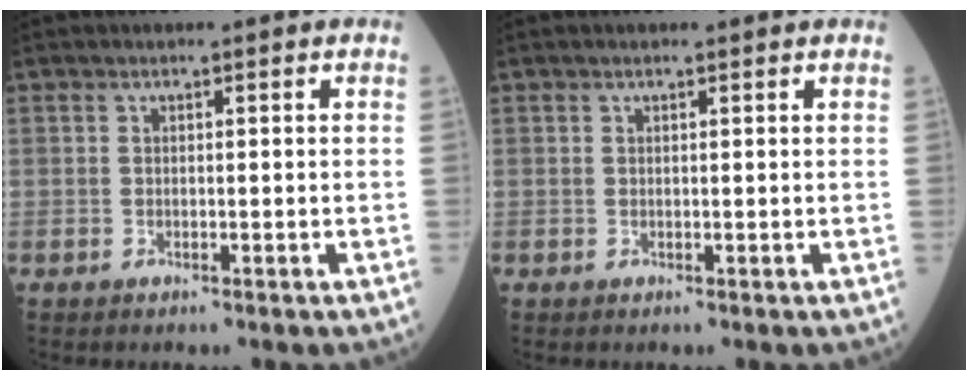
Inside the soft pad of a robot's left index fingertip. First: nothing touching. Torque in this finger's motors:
{"motor_torque": [0.15, 0.09, -0.21, -0.01]}